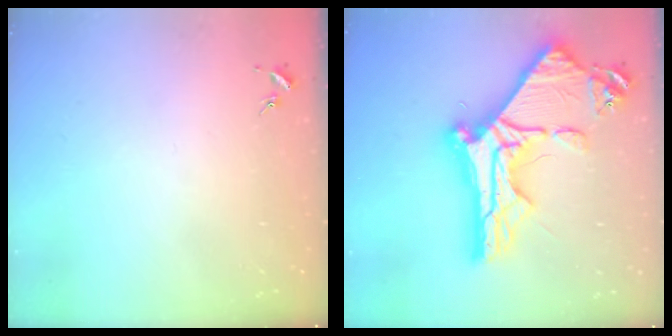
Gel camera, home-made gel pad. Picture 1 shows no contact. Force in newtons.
{"total": 16.5, "press": 16.4, "slide": 1.9}